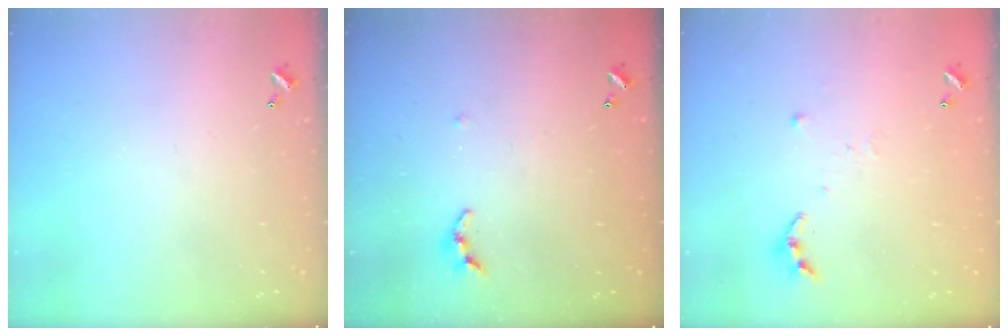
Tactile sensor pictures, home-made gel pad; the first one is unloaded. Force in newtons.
{"total": 4.3, "press": 4.3, "slide": 0.4}
{"total": 3.8, "press": 3.8, "slide": 0.4}